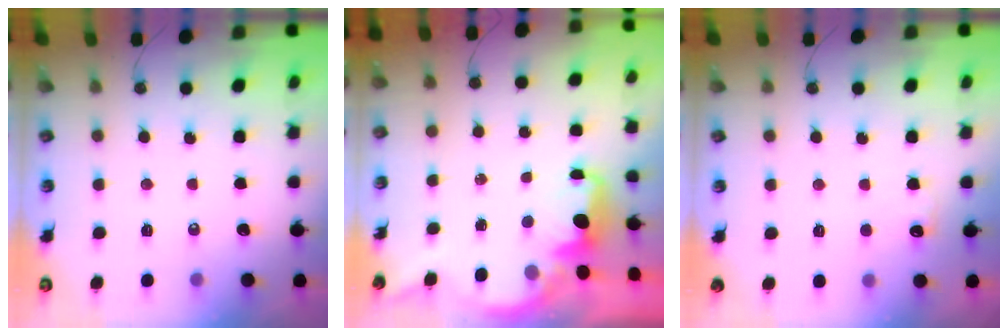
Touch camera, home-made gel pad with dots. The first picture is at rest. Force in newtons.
{"total": 2.3, "press": 2.1, "slide": 0.9}
{"total": 5.7, "press": 5.6, "slide": 1.2}